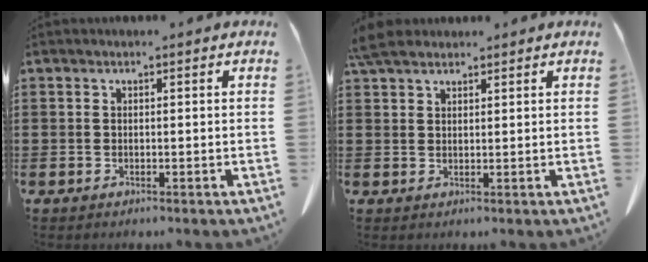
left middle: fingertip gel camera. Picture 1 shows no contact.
{"total": 3.7, "force": [3.1, 1.2, 1.6], "torque": [-0.041, 0.001, 0.060]}